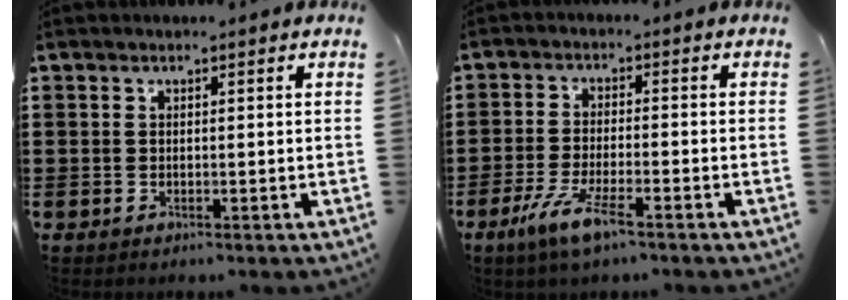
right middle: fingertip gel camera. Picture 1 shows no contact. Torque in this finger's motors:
{"motor_torque": [2.14, 0.00, 0.65, 0.19]}